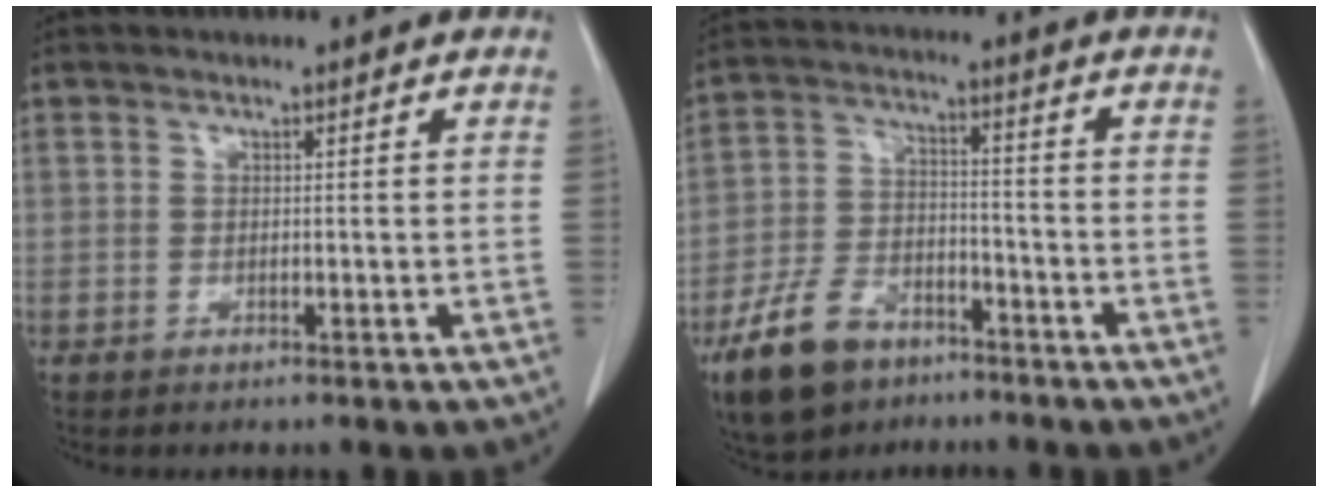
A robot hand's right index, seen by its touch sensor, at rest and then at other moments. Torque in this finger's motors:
{"motor_torque": [-0.08, -0.28, -0.38, -0.18]}